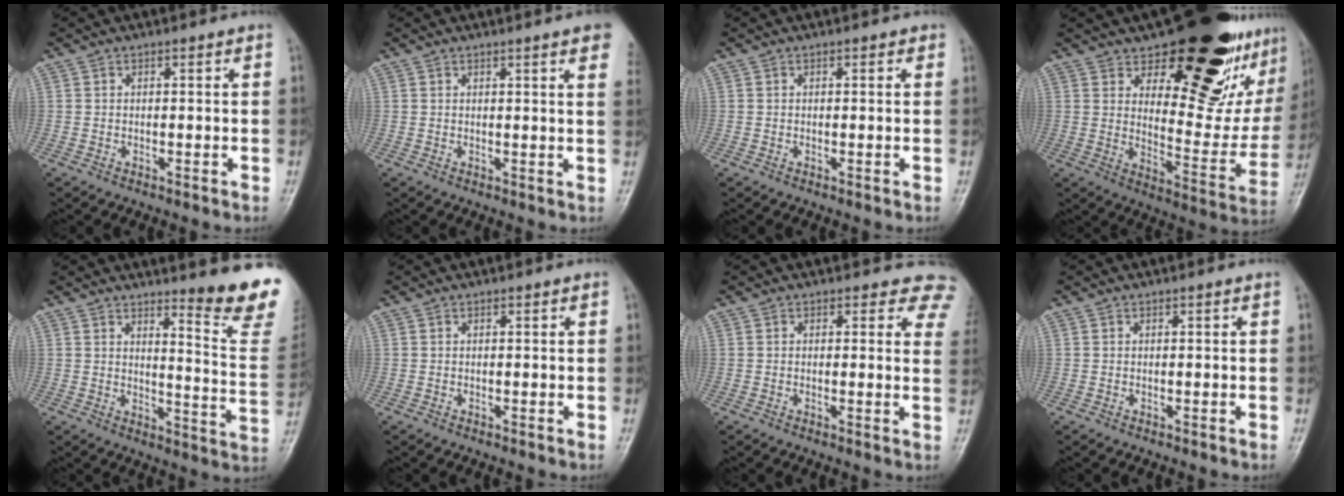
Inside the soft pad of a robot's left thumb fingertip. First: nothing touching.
{"total": 6.7, "force": [4.4, 0.8, 5.0], "torque": [-0.048, -0.003, 0.038]}
{"total": 0.6, "force": [0.3, 0.5, 0.2], "torque": [0.009, 0.001, -0.002]}
{"total": 26.5, "force": [15.4, 11.0, 18.5], "torque": [-0.194, -0.085, 0.222]}
{"total": 14.3, "force": [11.5, 1.3, 8.4], "torque": [-0.081, -0.122, 0.138]}
{"total": 0.0}
{"total": 6.4, "force": [5.3, 3.4, 1.4], "torque": [0.031, -0.016, 0.025]}
{"total": 0.0}